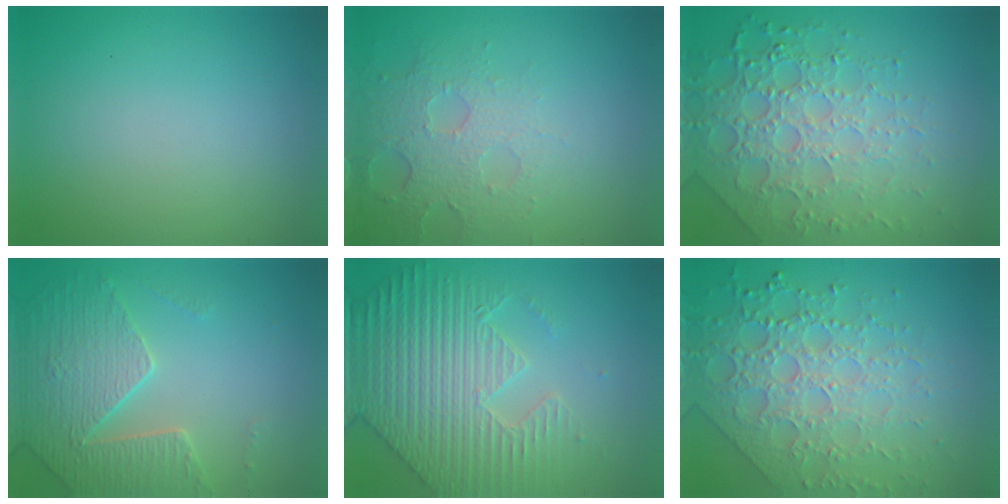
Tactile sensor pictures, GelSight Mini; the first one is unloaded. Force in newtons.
{"total": 4.8, "press": 3.4, "slide": 3.4}
{"total": 7.8, "press": 5.4, "slide": 5.6}
{"total": 4.9, "press": 4.5, "slide": 1.9}
{"total": 6.5, "press": 5.6, "slide": 3.2}
{"total": 7.4, "press": 5.4, "slide": 5.1}